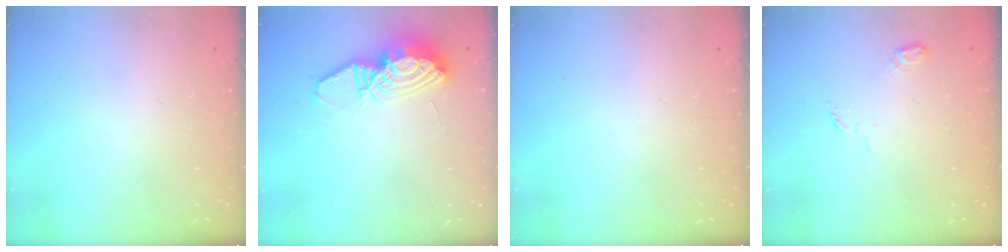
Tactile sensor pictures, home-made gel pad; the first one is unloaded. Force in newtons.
{"total": 13.0, "press": 12.9, "slide": 1.3}
{"total": 0.0}
{"total": 4.5, "press": 4.4, "slide": 0.8}